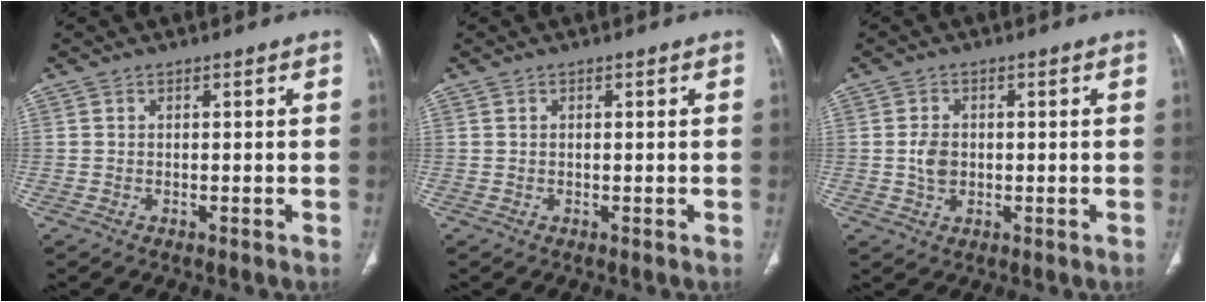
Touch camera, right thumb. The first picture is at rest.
{"total": 0.0}
{"total": 3.6, "force": [-0.1, 2.7, 2.4], "torque": [-0.042, 0.003, -0.002]}